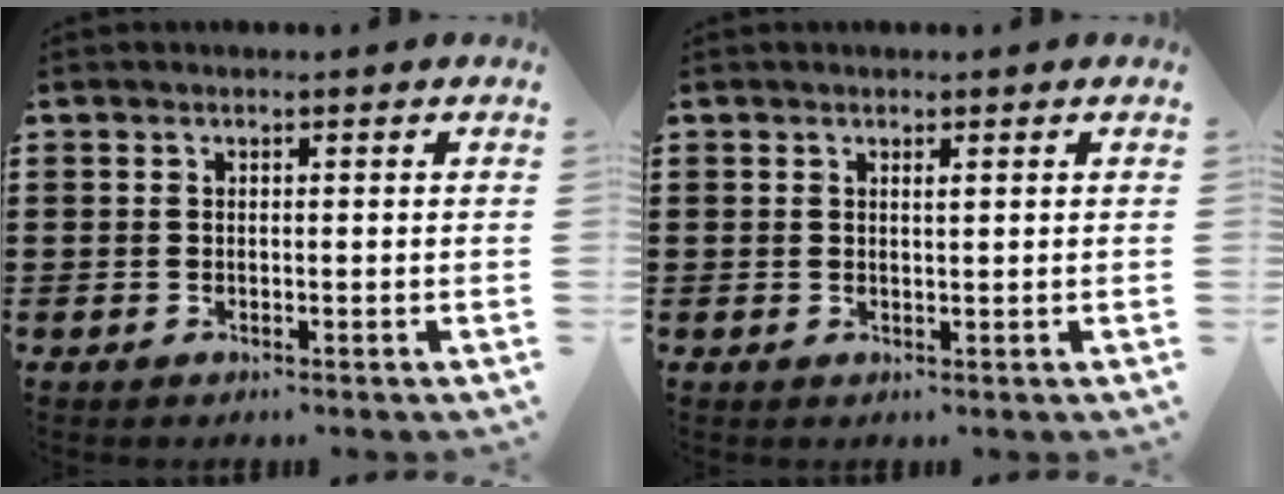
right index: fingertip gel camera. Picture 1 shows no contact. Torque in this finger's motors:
{"motor_torque": [0.25, 0.33, 0.00, 0.01]}